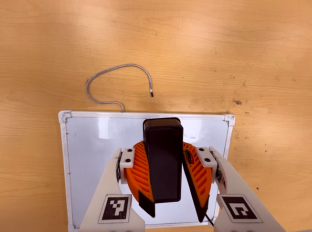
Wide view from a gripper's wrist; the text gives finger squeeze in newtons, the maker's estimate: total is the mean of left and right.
{"total": 10.7, "left": 11.0, "right": 10.4}